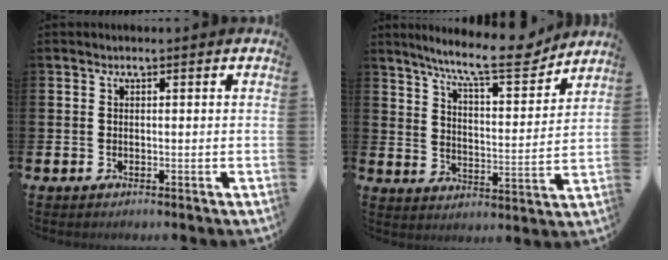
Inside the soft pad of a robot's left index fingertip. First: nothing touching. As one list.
[{"total": 10.7, "force": [9.2, 1.5, 5.3], "torque": [-0.110, -0.051, 0.154]}]